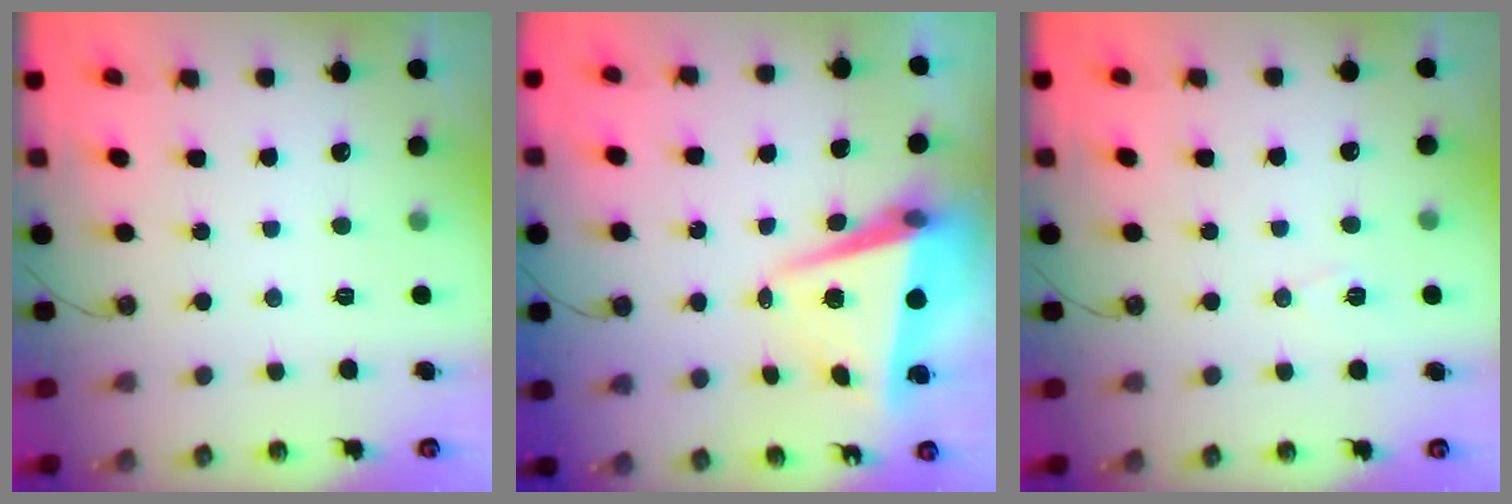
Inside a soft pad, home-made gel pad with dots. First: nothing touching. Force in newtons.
{"total": 8.3, "press": 8.2, "slide": 1.1}
{"total": 7.3, "press": 5.7, "slide": 4.6}